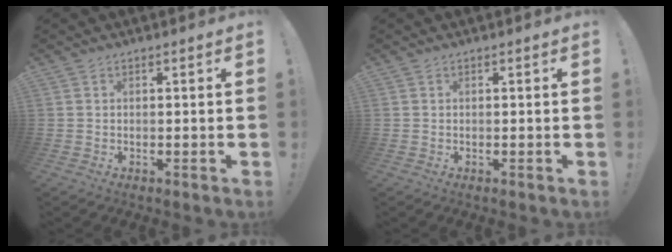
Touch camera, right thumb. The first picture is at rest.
{"total": 0.0}